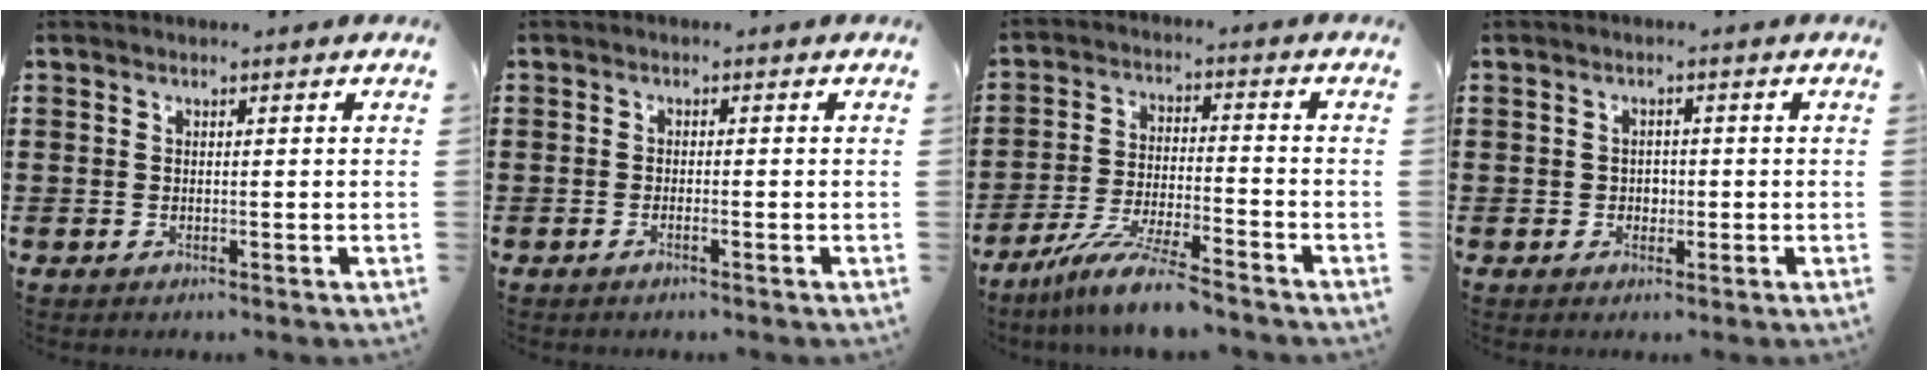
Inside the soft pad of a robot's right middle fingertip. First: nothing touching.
{"total": 0.9, "force": [-0.5, 0.0, 0.7], "torque": [-0.013, -0.004, -0.009]}
{"total": 8.6, "force": [-7.5, 0.0, 4.3], "torque": [-0.094, -0.006, -0.147]}
{"total": 1.5, "force": [-0.1, 1.3, 0.7], "torque": [-0.015, 0.005, -0.005]}